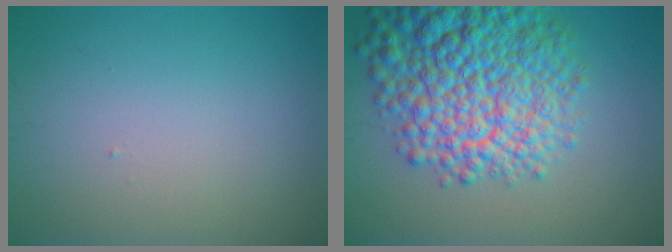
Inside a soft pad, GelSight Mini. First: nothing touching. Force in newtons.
{"total": 11.7, "press": 11.7, "slide": 0.6}